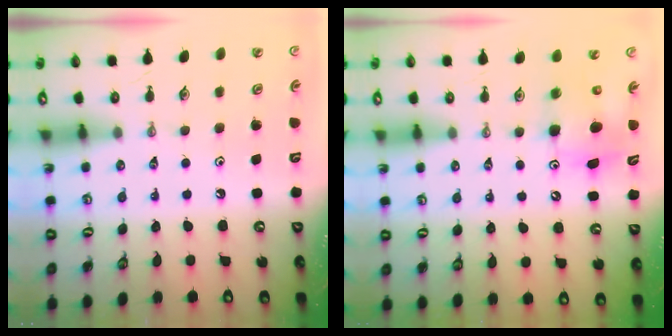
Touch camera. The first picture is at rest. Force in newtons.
{"total": 7.9, "press": 7.8, "slide": 0.8}